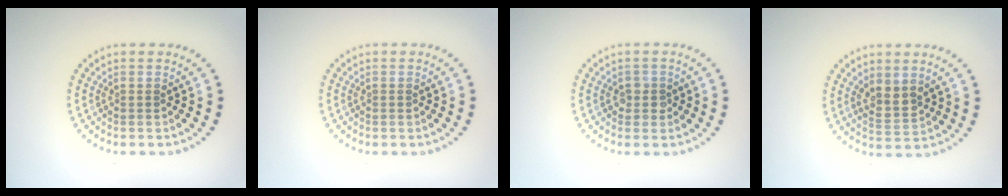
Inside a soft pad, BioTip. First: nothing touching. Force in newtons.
{"total": 0.0}
{"total": 1.3, "press": 1.2, "slide": 0.6}
{"total": 2.4, "press": 2.2, "slide": 1.0}